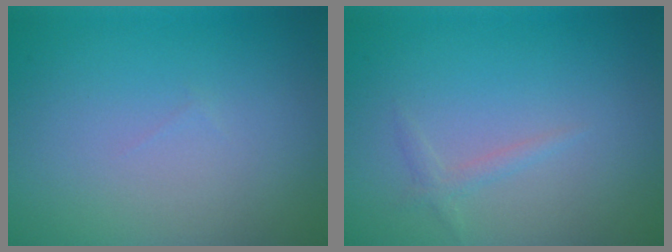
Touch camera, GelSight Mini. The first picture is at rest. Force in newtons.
{"total": 0.9, "press": 0.9, "slide": 0.1}